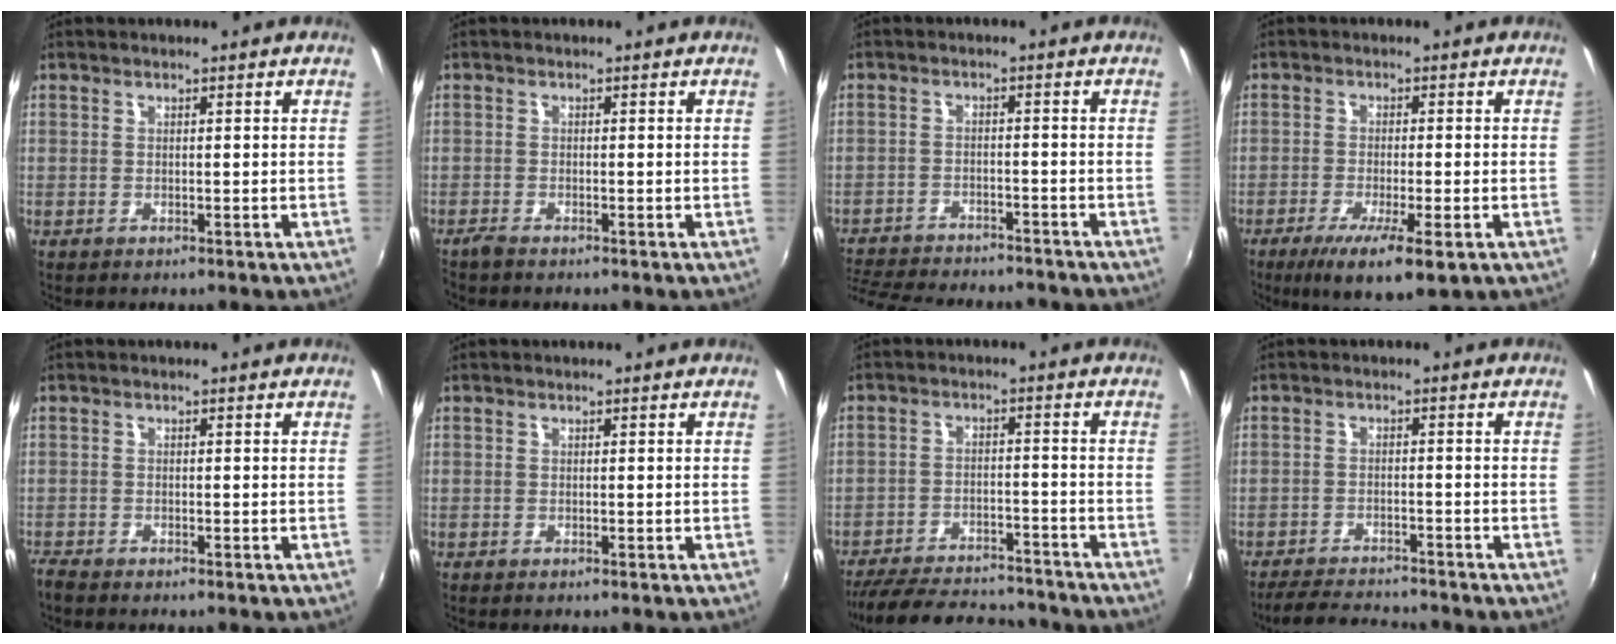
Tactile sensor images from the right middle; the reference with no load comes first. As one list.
[{"total": 1.3, "force": [-1.2, 0.2, 0.4], "torque": [-0.013, -0.004, -0.027]}, {"total": 16.4, "force": [-14.4, 4.0, 6.8], "torque": [-0.150, -0.018, -0.210]}, {"total": 10.0, "force": [-5.3, 1.8, 8.2], "torque": [-0.163, -0.035, -0.085]}, {"total": 1.8, "force": [-1.6, 0.1, 0.6], "torque": [-0.021, -0.006, -0.032]}, {"total": 0.0}, {"total": 19.5, "force": [-17.0, 5.4, 7.8], "torque": [-0.167, -0.003, -0.239]}, {"total": 8.6, "force": [-8.1, 1.1, 2.7], "torque": [-0.077, -0.003, -0.128]}]